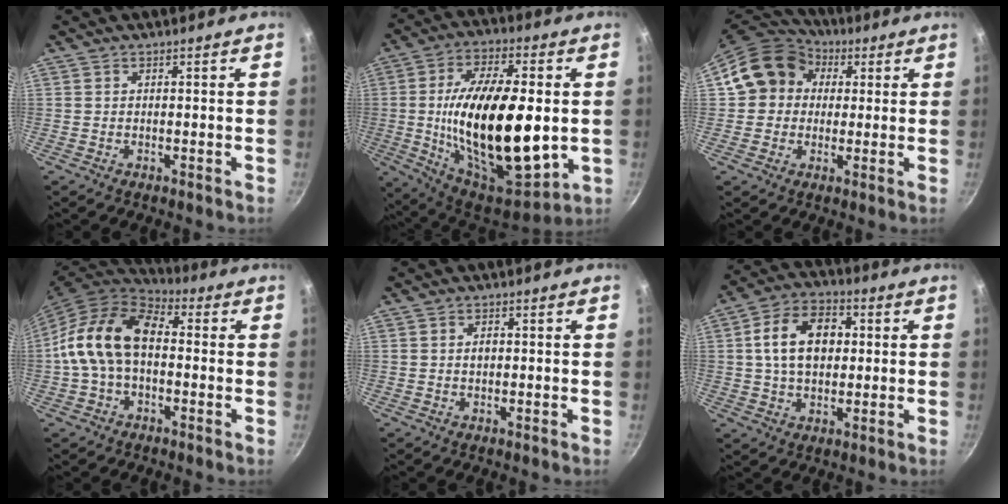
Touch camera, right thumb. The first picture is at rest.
{"total": 28.4, "force": [-0.7, 13.0, 25.2], "torque": [-0.434, -0.009, -0.003]}
{"total": 13.3, "force": [2.7, 11.7, 5.8], "torque": [-0.070, 0.028, 0.029]}
{"total": 15.1, "force": [-0.1, 9.9, 11.5], "torque": [-0.192, 0.038, -0.019]}
{"total": 1.6, "force": [0.1, 1.1, 1.2], "torque": [-0.014, 0.003, 0.003]}
{"total": 13.1, "force": [2.0, 9.0, 9.3], "torque": [-0.129, 0.017, 0.024]}